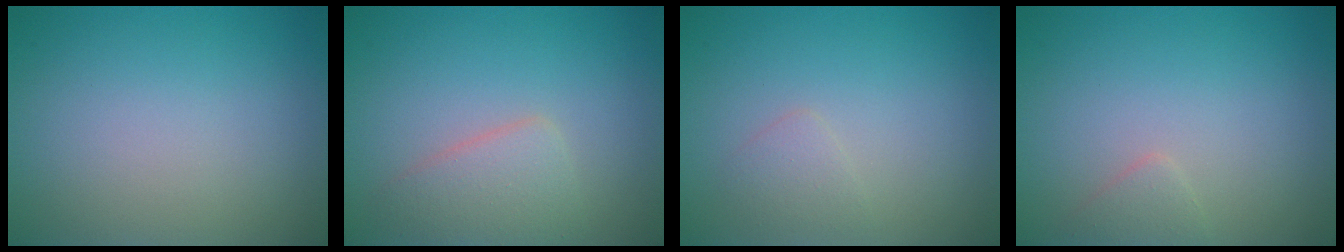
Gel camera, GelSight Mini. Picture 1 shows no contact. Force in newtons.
{"total": 2.8, "press": 2.8, "slide": 0.2}
{"total": 1.2, "press": 1.2, "slide": 0.1}
{"total": 1.1, "press": 1.1, "slide": 0.1}